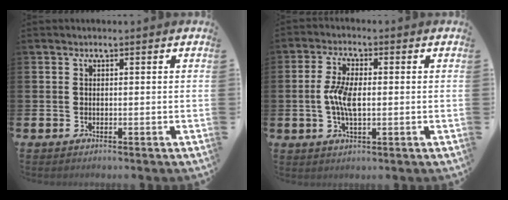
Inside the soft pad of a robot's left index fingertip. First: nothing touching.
{"total": 5.6, "force": [-0.1, 2.3, 5.1], "torque": [-0.100, -0.003, -0.008]}